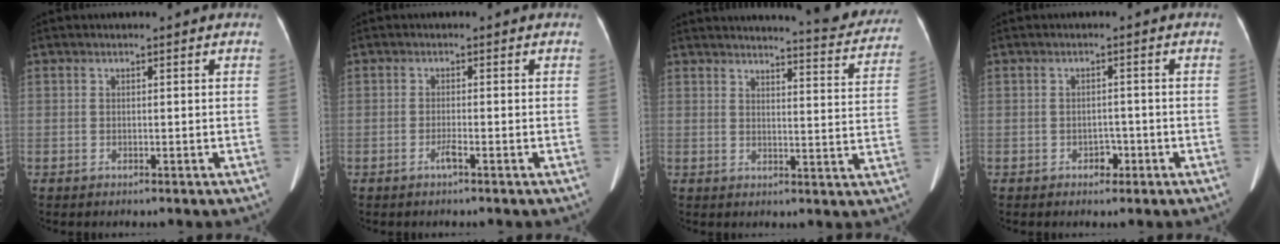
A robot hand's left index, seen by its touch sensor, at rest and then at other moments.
{"total": 1.3, "force": [-0.9, -0.1, 0.9], "torque": [-0.023, -0.001, -0.016]}
{"total": 13.6, "force": [13.1, 0.9, 3.7], "torque": [-0.039, -0.054, 0.136]}
{"total": 2.0, "force": [-1.1, 1.4, 1.0], "torque": [-0.012, 0.004, -0.012]}